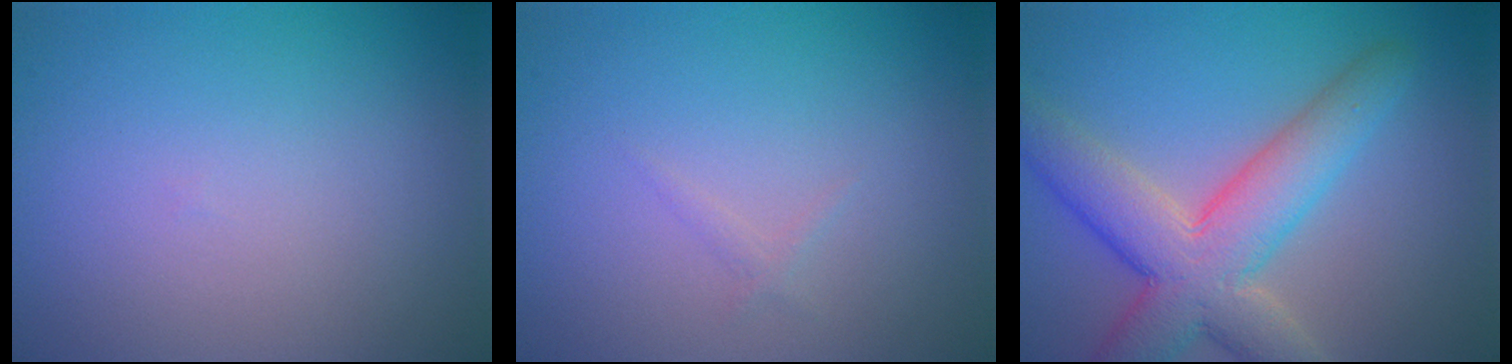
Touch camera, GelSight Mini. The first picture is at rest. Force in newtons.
{"total": 0.5, "press": 0.5, "slide": 0.0}
{"total": 7.9, "press": 7.8, "slide": 0.7}